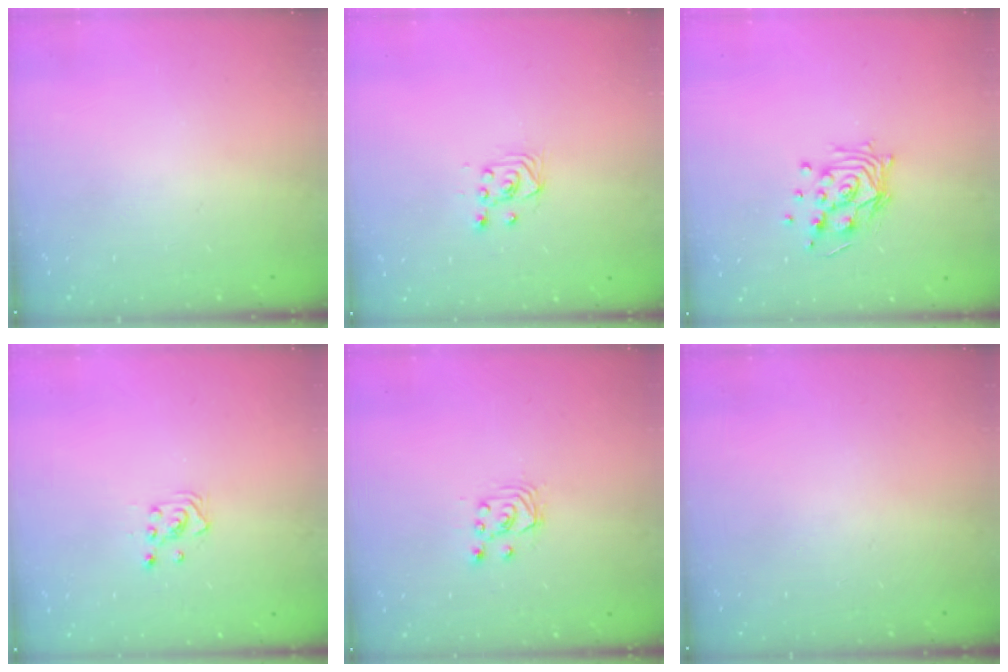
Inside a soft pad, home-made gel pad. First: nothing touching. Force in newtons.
{"total": 2.9, "press": 2.6, "slide": 1.3}
{"total": 11.5, "press": 11.4, "slide": 1.0}
{"total": 3.1, "press": 3.1, "slide": 0.3}
{"total": 2.9, "press": 2.9, "slide": 0.2}
{"total": 0.0}